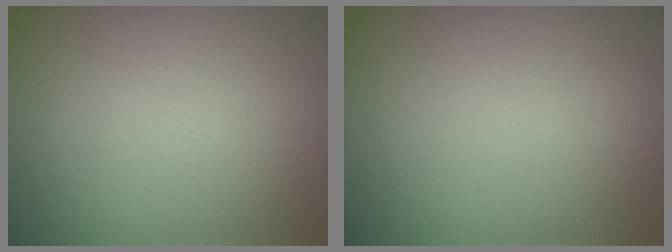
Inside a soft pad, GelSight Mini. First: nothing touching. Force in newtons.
{"total": 0.0}